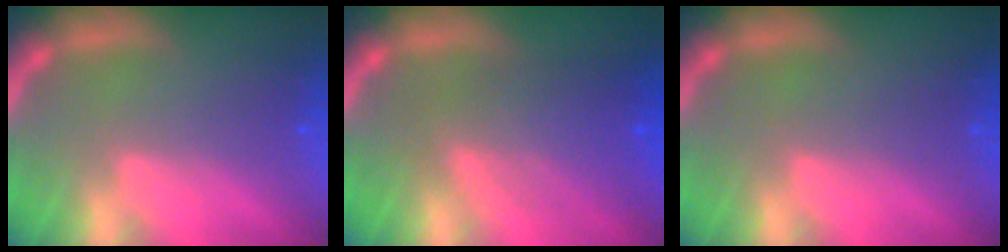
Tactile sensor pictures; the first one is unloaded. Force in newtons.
{"total": 6.5}
{"total": 0.0}